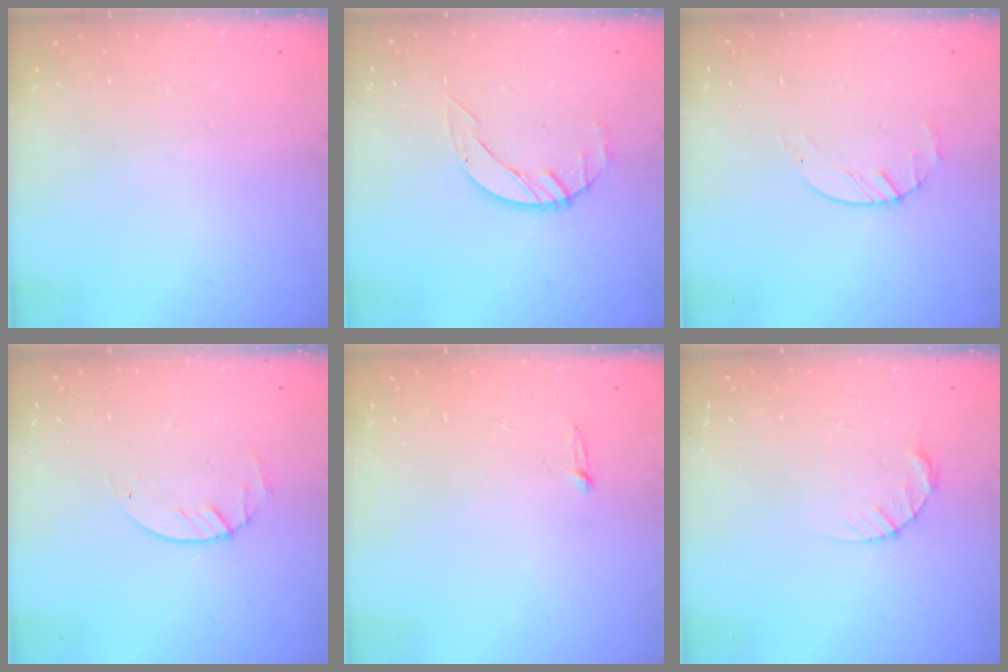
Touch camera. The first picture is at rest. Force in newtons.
{"total": 2.7, "press": 2.7, "slide": 0.3}
{"total": 2.2, "press": 2.2, "slide": 0.3}
{"total": 1.8, "press": 1.8, "slide": 0.2}
{"total": 2.5, "press": 2.5, "slide": 0.2}
{"total": 3.7, "press": 3.6, "slide": 0.4}